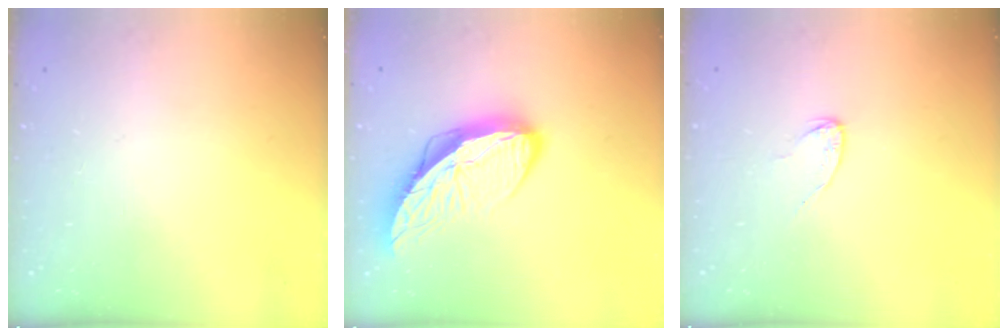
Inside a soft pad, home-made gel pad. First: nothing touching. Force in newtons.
{"total": 13.0, "press": 13.0, "slide": 1.2}
{"total": 3.5, "press": 3.5, "slide": 0.3}